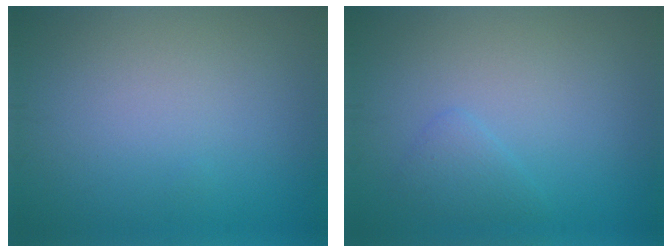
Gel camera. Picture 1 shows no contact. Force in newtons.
{"total": 1.4, "press": 1.4, "slide": 0.1}